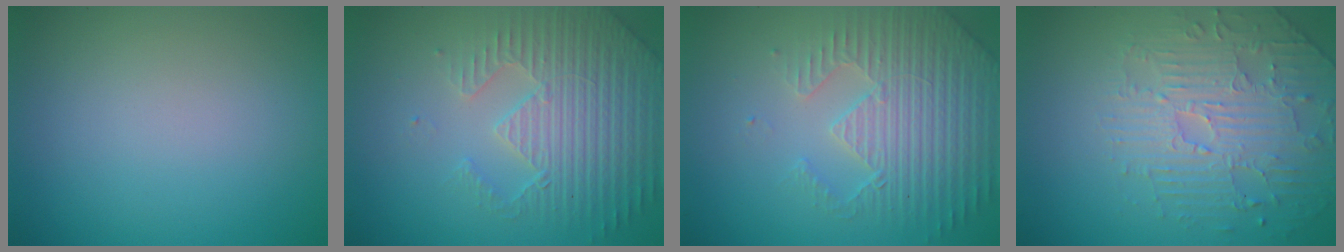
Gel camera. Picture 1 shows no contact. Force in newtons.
{"total": 4.7, "press": 4.4, "slide": 1.4}
{"total": 4.7, "press": 4.4, "slide": 1.4}
{"total": 4.4, "press": 4.0, "slide": 1.7}